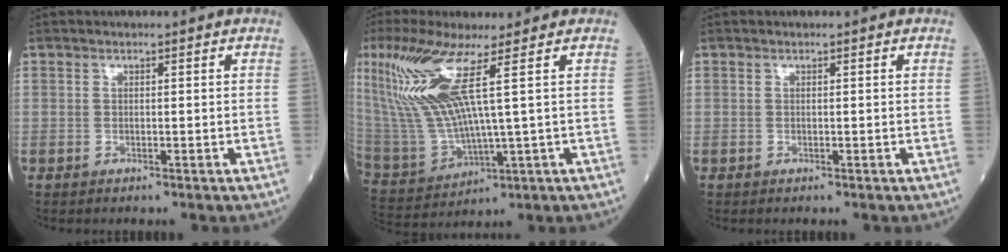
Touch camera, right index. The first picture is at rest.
{"total": 13.3, "force": [5.5, 0.7, 12.1], "torque": [-0.288, -0.005, 0.119]}
{"total": 0.0}